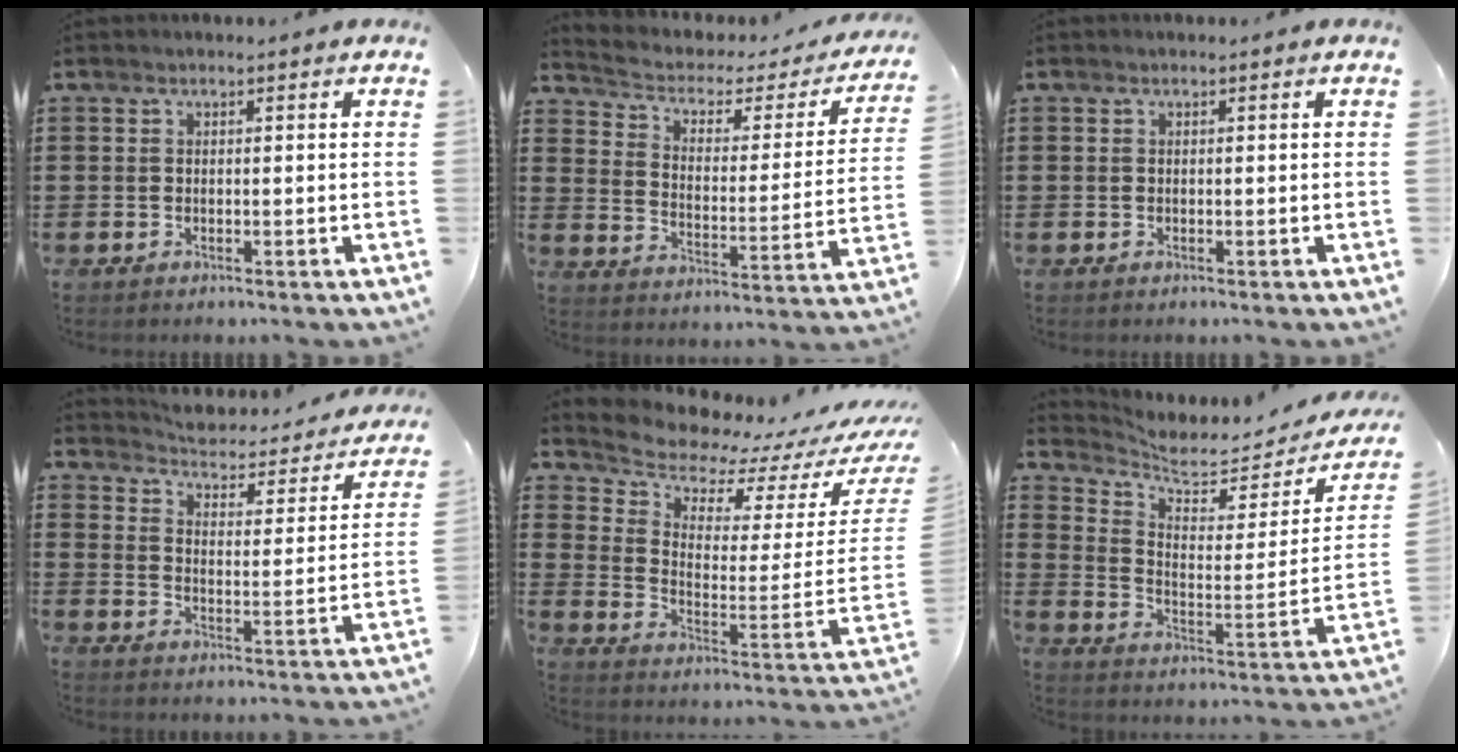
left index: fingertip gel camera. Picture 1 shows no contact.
{"total": 2.9, "force": [1.5, 2.0, 1.5], "torque": [-0.046, -0.013, 0.015]}
{"total": 0.0}
{"total": 3.1, "force": [3.0, 0.2, 0.4], "torque": [-0.030, -0.032, 0.043]}
{"total": 7.1, "force": [6.9, 1.4, 0.7], "torque": [-0.047, -0.074, 0.115]}
{"total": 5.1, "force": [4.6, 1.4, 1.6], "torque": [-0.059, -0.037, 0.076]}